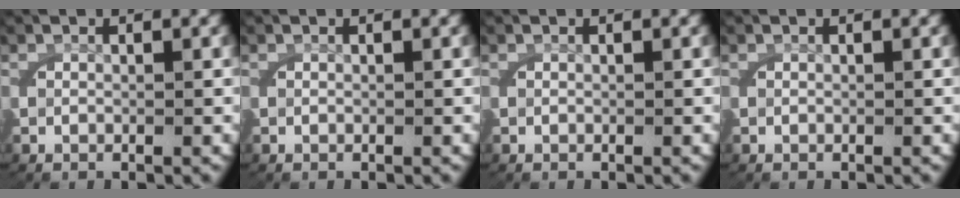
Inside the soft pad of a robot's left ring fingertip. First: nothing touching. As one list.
[{"total": 0.0}, {"total": 0.0}, {"total": 0.0}]